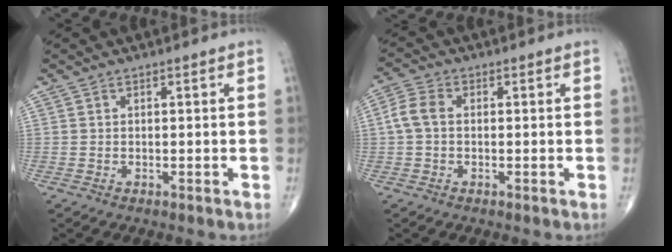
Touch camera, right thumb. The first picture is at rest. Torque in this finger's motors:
{"motor_torque": [-0.36, 0.13, 0.45, 0.03, 0.04]}